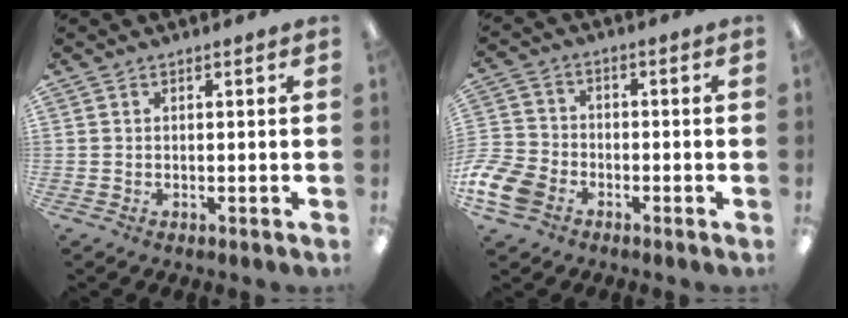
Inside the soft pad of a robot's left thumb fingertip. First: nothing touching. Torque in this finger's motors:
{"motor_torque": [-0.77, 1.52, 0.96, 1.00, 0.20]}